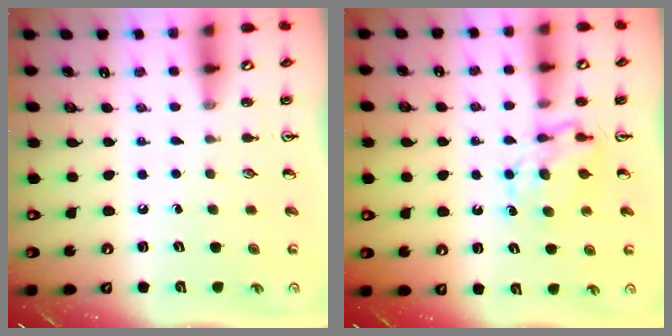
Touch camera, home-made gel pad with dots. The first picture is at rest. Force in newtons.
{"total": 7.7, "press": 7.7, "slide": 0.7}